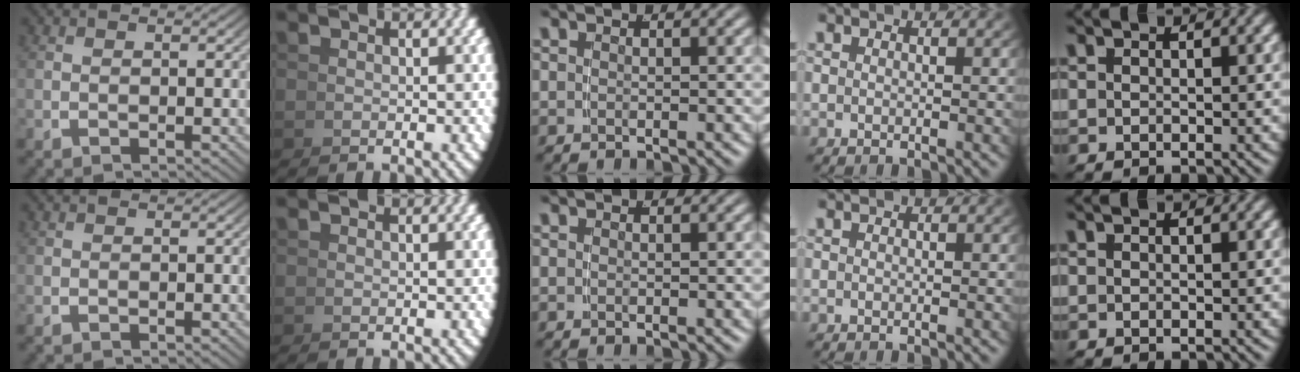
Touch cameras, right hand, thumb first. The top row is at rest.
{}